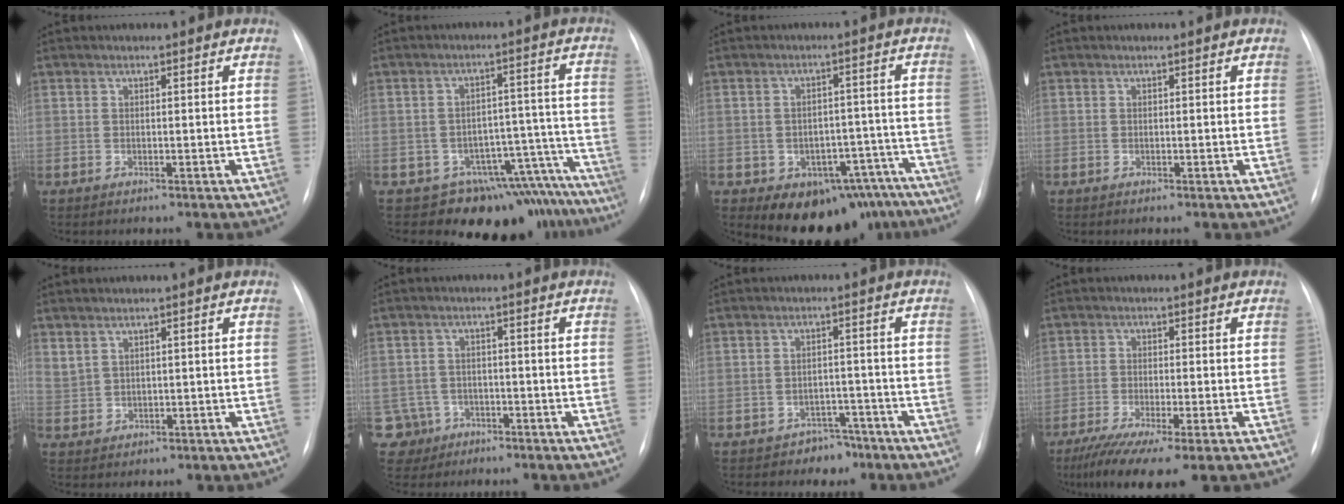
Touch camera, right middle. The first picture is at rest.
{"total": 15.0, "force": [-13.7, 6.1, 0.9], "torque": [0.032, 0.071, -0.171]}
{"total": 13.4, "force": [-10.1, 7.9, 4.0], "torque": [-0.022, 0.042, -0.118]}
{"total": 0.0}
{"total": 2.2, "force": [1.5, 1.4, 0.9], "torque": [-0.019, 0.003, 0.039]}
{"total": 5.7, "force": [-3.0, 4.8, -0.4], "torque": [0.003, 0.011, -0.046]}
{"total": 3.6, "force": [-2.7, 2.5, 0.1], "torque": [0.004, 0.014, -0.034]}
{"total": 11.4, "force": [-8.3, 0.8, 7.7], "torque": [-0.120, -0.029, -0.130]}